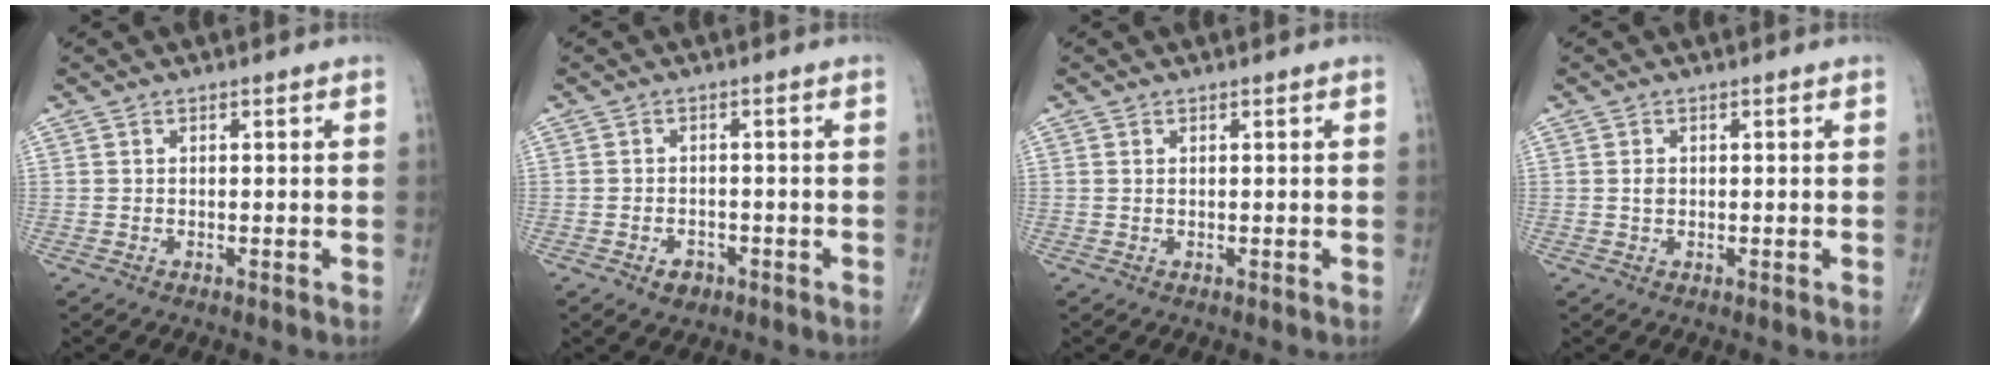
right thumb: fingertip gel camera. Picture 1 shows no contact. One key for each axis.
{"total": 2.9, "fx": -1.5, "fy": 2.0, "fz": 1.3, "tx": -0.011, "ty": 0.007, "tz": -0.019}
{"total": 0.0}
{"total": 1.6, "fx": -0.1, "fy": 1.2, "fz": 1.1, "tx": -0.018, "ty": 0.002, "tz": -0.003}